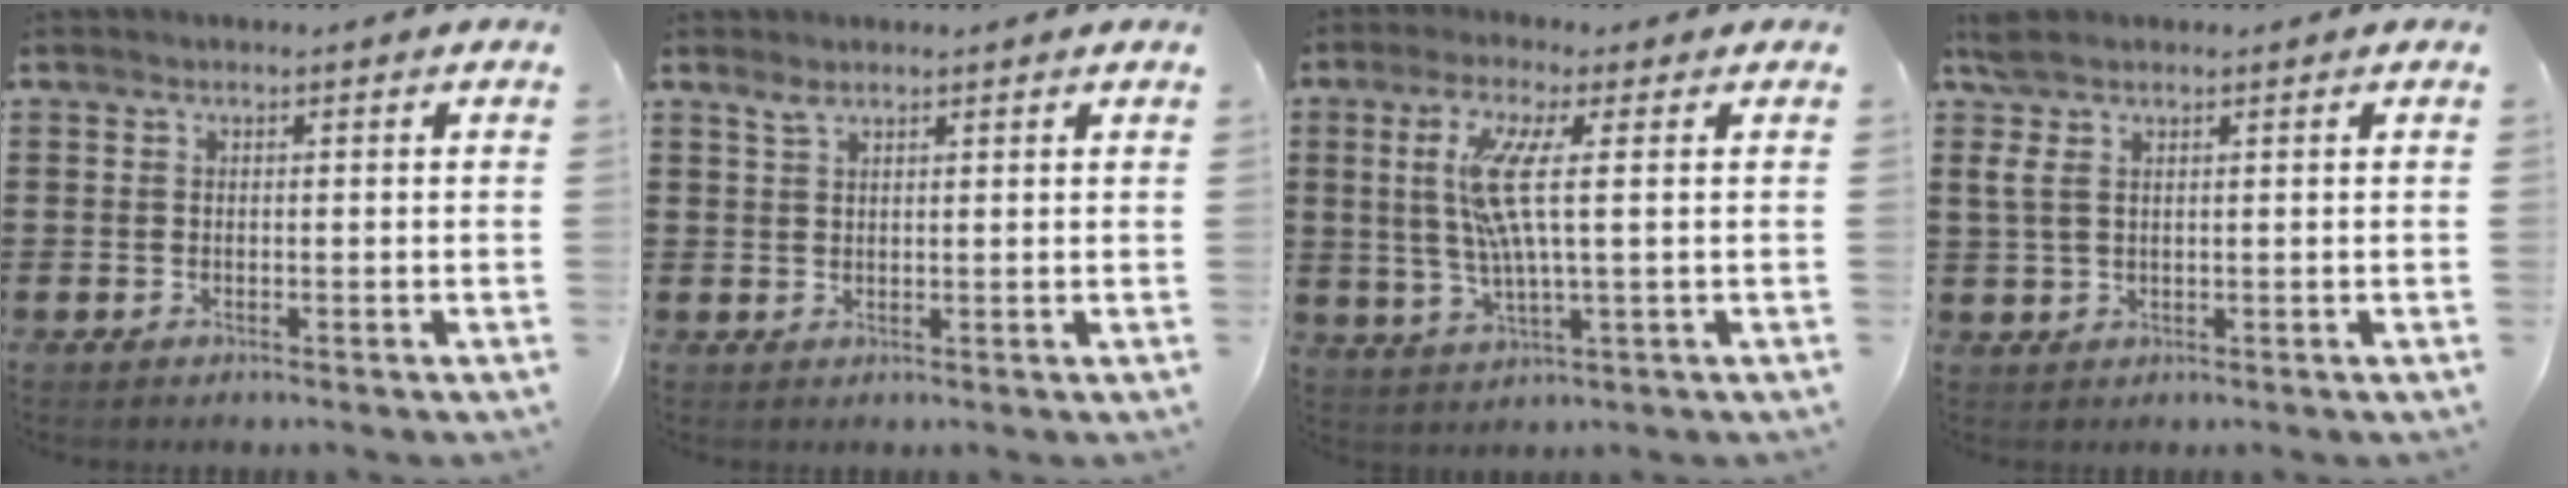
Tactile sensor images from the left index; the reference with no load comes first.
{"total": 1.9, "force": [1.6, 0.5, 0.9], "torque": [-0.023, 0.003, 0.029]}
{"total": 9.0, "force": [1.9, 1.0, 8.7], "torque": [-0.193, -0.012, 0.022]}
{"total": 3.2, "force": [1.5, 1.2, 2.5], "torque": [-0.063, 0.002, 0.025]}